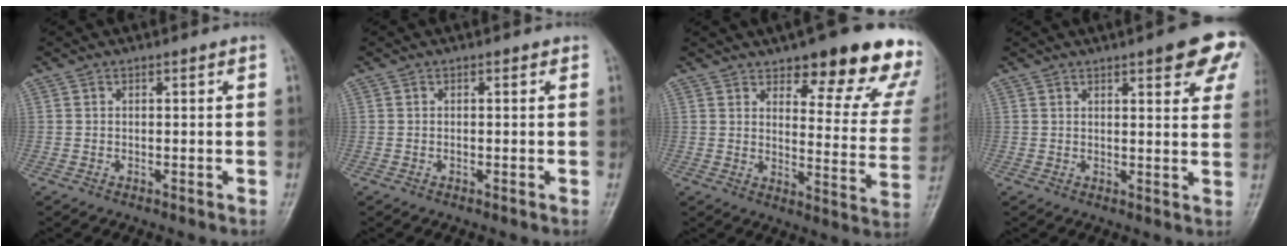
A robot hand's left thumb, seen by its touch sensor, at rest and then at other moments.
{"total": 0.0}
{"total": 20.8, "force": [14.4, 6.8, 13.4], "torque": [-0.118, -0.072, 0.174]}
{"total": 10.8, "force": [5.7, 3.1, 8.5], "torque": [-0.064, -0.015, 0.066]}